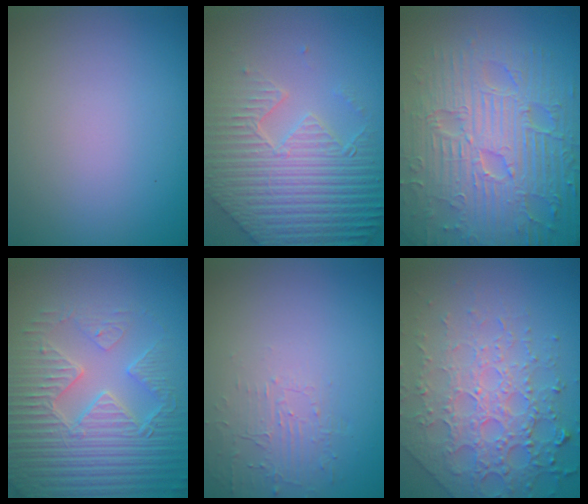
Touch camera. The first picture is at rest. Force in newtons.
{"total": 9.2, "press": 6.5, "slide": 6.5}
{"total": 11.3, "press": 7.4, "slide": 8.6}
{"total": 7.3, "press": 5.8, "slide": 4.4}
{"total": 1.6, "press": 0.3, "slide": 1.6}
{"total": 7.9, "press": 5.6, "slide": 5.6}